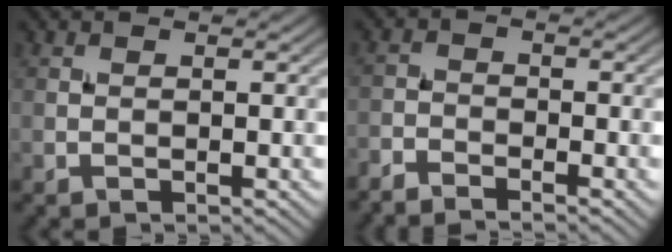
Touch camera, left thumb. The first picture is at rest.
{"total": 3.2, "force": [-3.1, 0.4, 0.9], "torque": [-0.022, -0.004, -0.066]}